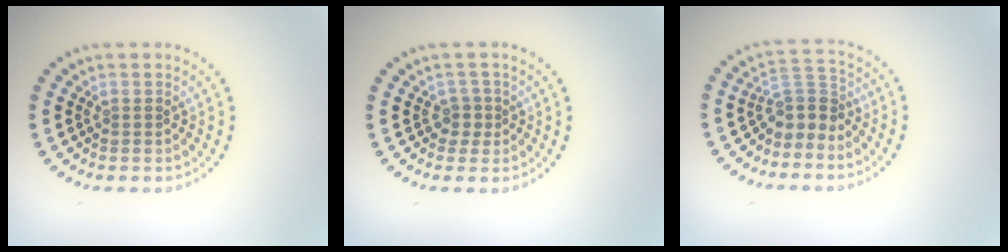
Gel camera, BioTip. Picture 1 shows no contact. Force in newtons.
{"total": 1.4, "press": 1.2, "slide": 0.8}
{"total": 2.9, "press": 2.2, "slide": 1.9}